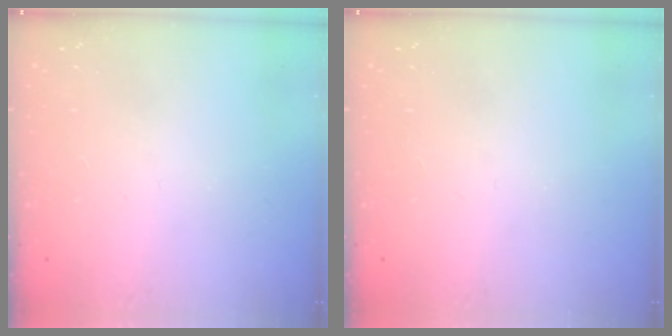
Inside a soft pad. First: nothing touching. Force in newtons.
{"total": 0.0}